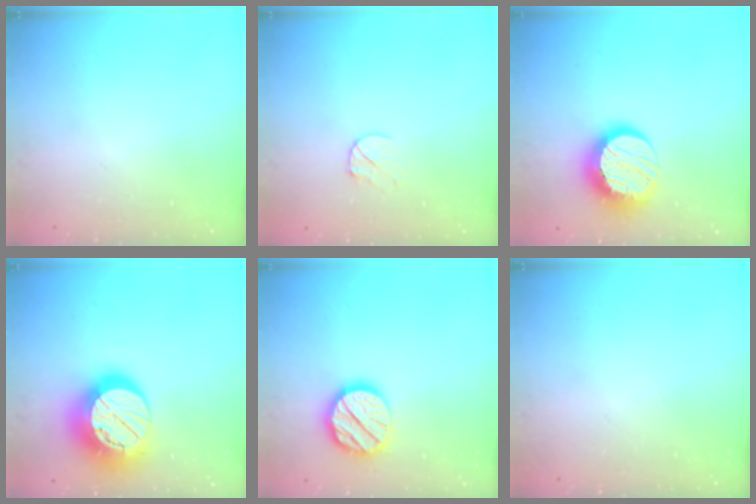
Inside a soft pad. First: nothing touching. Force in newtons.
{"total": 3.5, "press": 3.5, "slide": 0.4}
{"total": 15.2, "press": 15.1, "slide": 0.8}
{"total": 21.8, "press": 21.7, "slide": 1.5}
{"total": 14.3, "press": 14.2, "slide": 2.0}
{"total": 0.0}